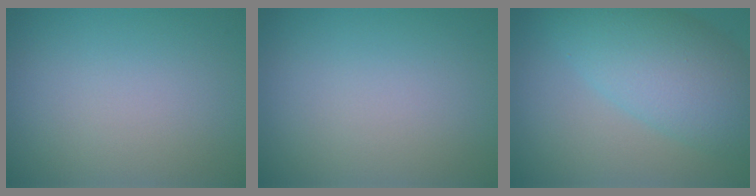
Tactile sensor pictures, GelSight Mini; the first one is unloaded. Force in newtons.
{"total": 0.0}
{"total": 7.6, "press": 7.6, "slide": 0.3}